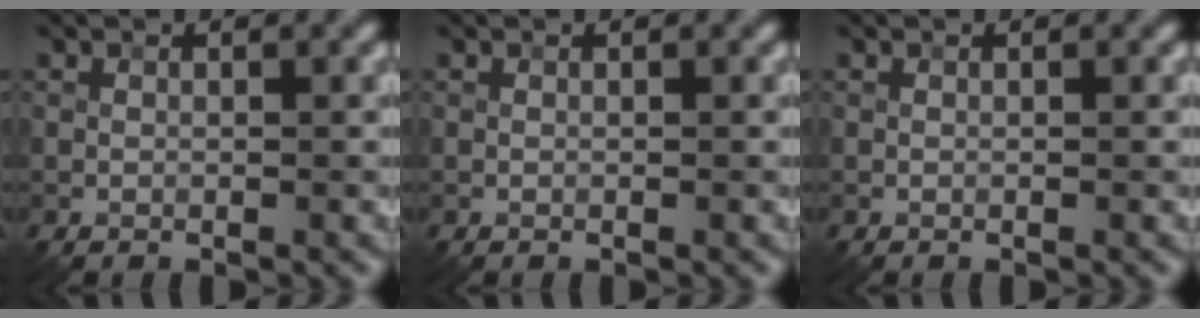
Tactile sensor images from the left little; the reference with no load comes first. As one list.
[{"total": 0.0}, {"total": 0.0}]